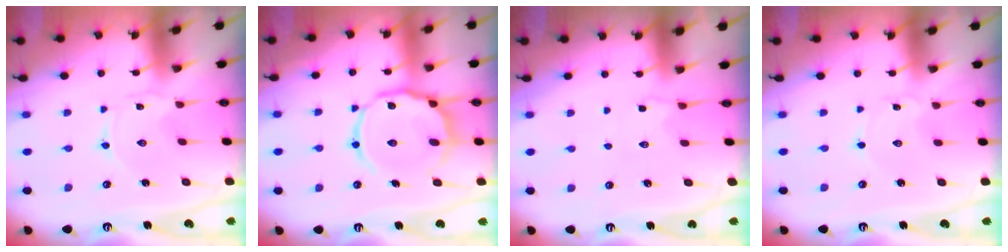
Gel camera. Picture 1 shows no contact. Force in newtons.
{"total": 15.9, "press": 15.8, "slide": 1.4}
{"total": 2.7, "press": 2.3, "slide": 1.4}
{"total": 1.5, "press": 1.5, "slide": 0.2}